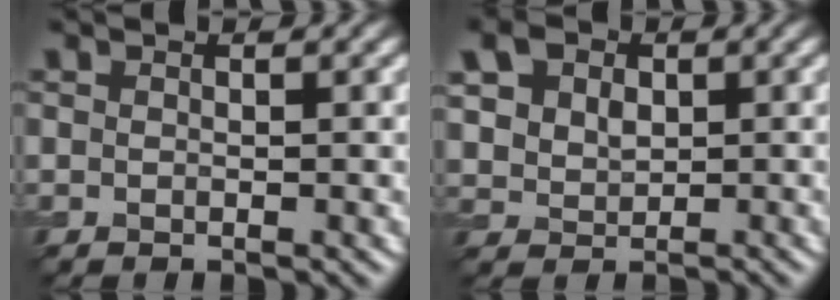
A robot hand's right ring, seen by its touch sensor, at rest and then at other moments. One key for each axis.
{"total": 4.6, "fx": 1.9, "fy": 3.3, "fz": 2.5, "tx": -0.060, "ty": 0.012, "tz": 0.034}